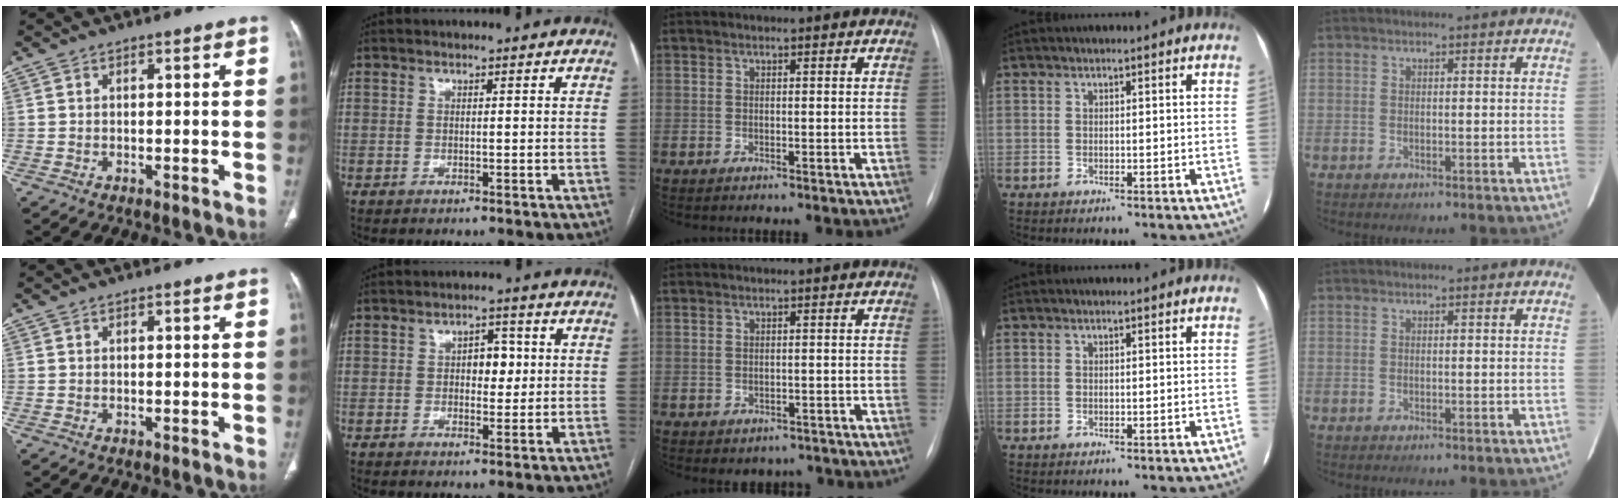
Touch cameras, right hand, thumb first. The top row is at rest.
{"index": {"total": 4.0, "force": [0.5, 2.3, 3.2], "torque": [-0.042, 0.010, 0.009]}, "middle": {"total": 3.4, "force": [-2.7, 2.0, 0.5], "torque": [0.000, 0.013, -0.031]}}